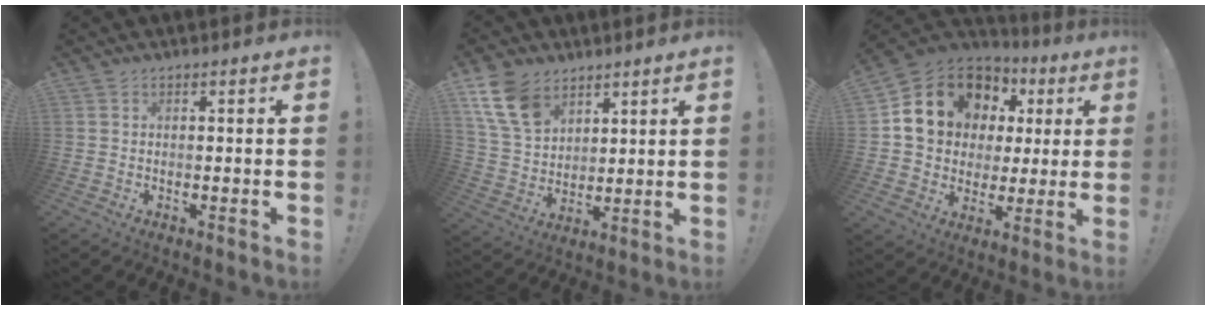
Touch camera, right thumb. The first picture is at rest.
{"total": 13.1, "force": [7.9, 8.3, 6.4], "torque": [-0.120, -0.032, 0.157]}
{"total": 16.4, "force": [6.4, 13.0, 7.8], "torque": [-0.130, -0.026, 0.140]}